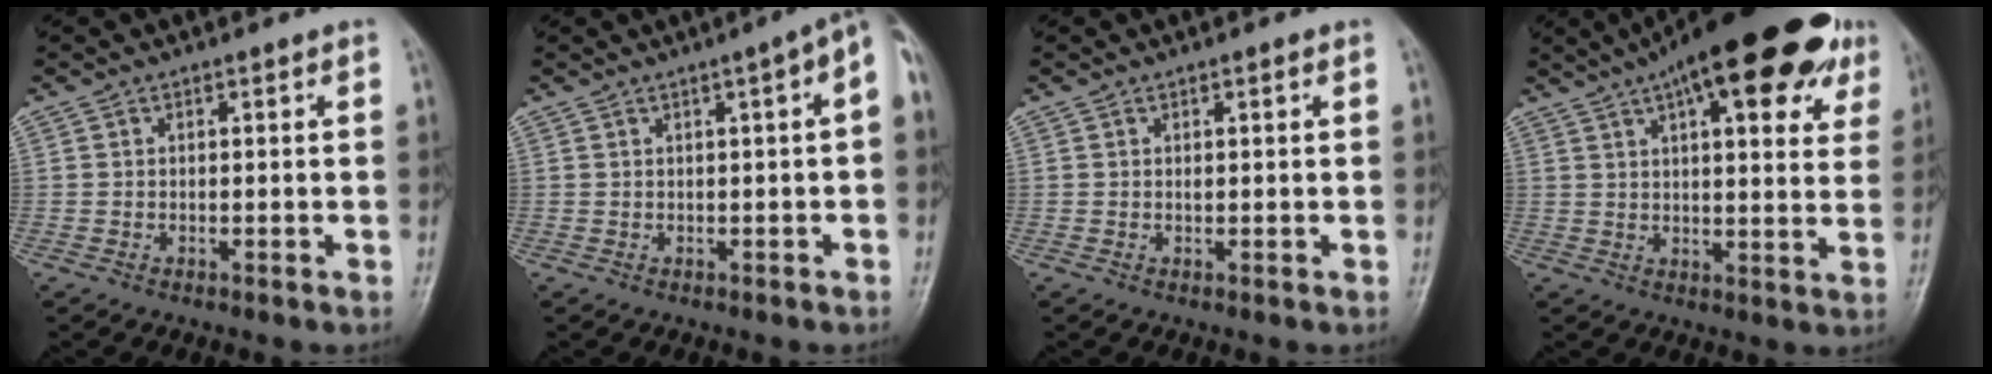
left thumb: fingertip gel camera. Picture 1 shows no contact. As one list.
[{"total": 5.0, "force": [0.6, 1.0, 4.9], "torque": [-0.053, 0.020, -0.001]}, {"total": 0.7, "force": [0.2, 0.3, 0.5], "torque": [-0.006, 0.004, 0.005]}, {"total": 22.8, "force": [12.4, 8.2, 17.3], "torque": [-0.222, 0.005, 0.167]}]